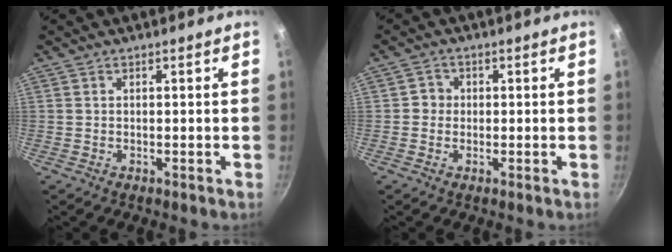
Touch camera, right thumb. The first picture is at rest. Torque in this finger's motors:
{"motor_torque": [-0.09, 0.33, 0.52, -0.42, 0.04]}